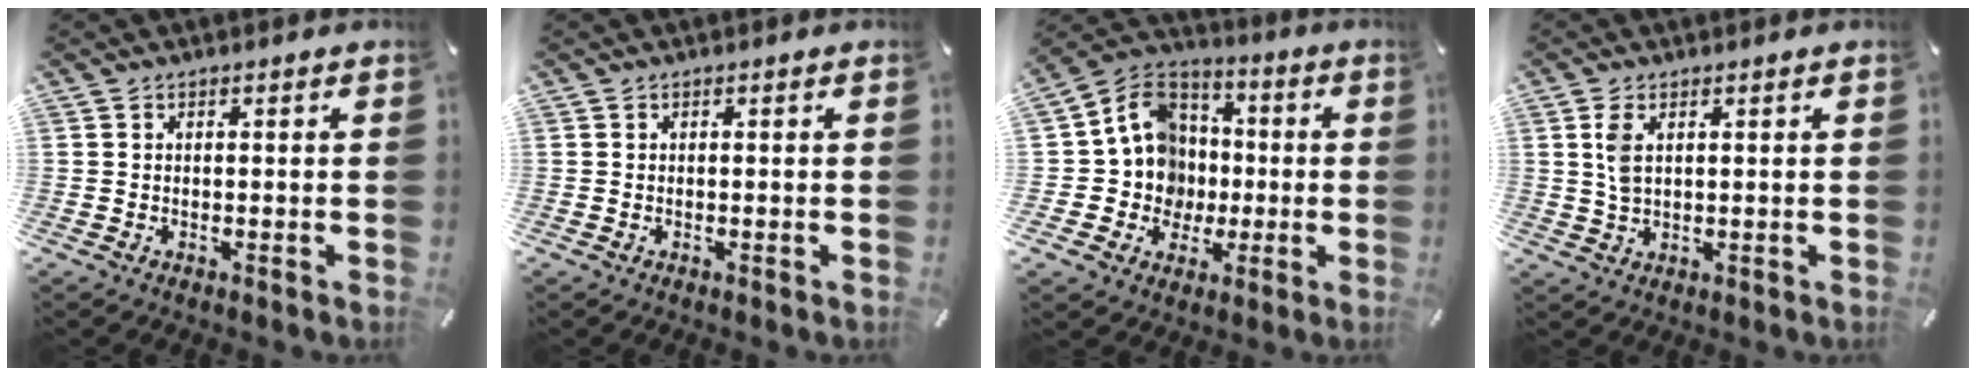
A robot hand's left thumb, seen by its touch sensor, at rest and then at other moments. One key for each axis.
{"total": 0.0}
{"total": 12.9, "fx": -0.7, "fy": 12.5, "fz": 3.1, "tx": -0.071, "ty": 0.003, "tz": -0.003}
{"total": 3.9, "fx": 1.2, "fy": 1.9, "fz": 3.2, "tx": -0.077, "ty": 0.003, "tz": 0.017}